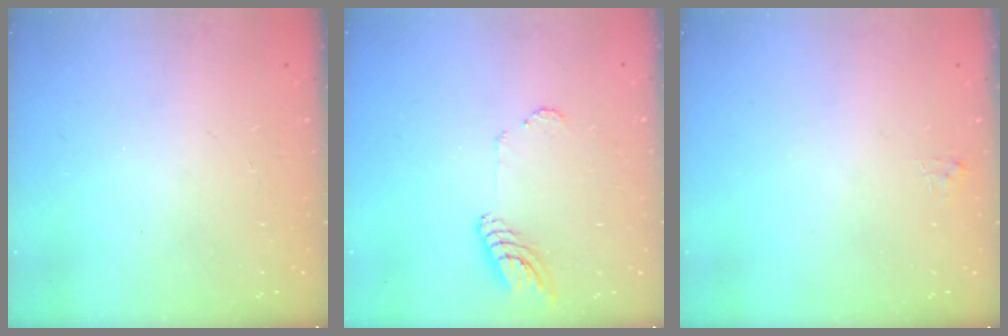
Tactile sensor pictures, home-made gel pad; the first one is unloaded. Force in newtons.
{"total": 10.0, "press": 9.9, "slide": 1.0}
{"total": 3.4, "press": 3.4, "slide": 0.5}